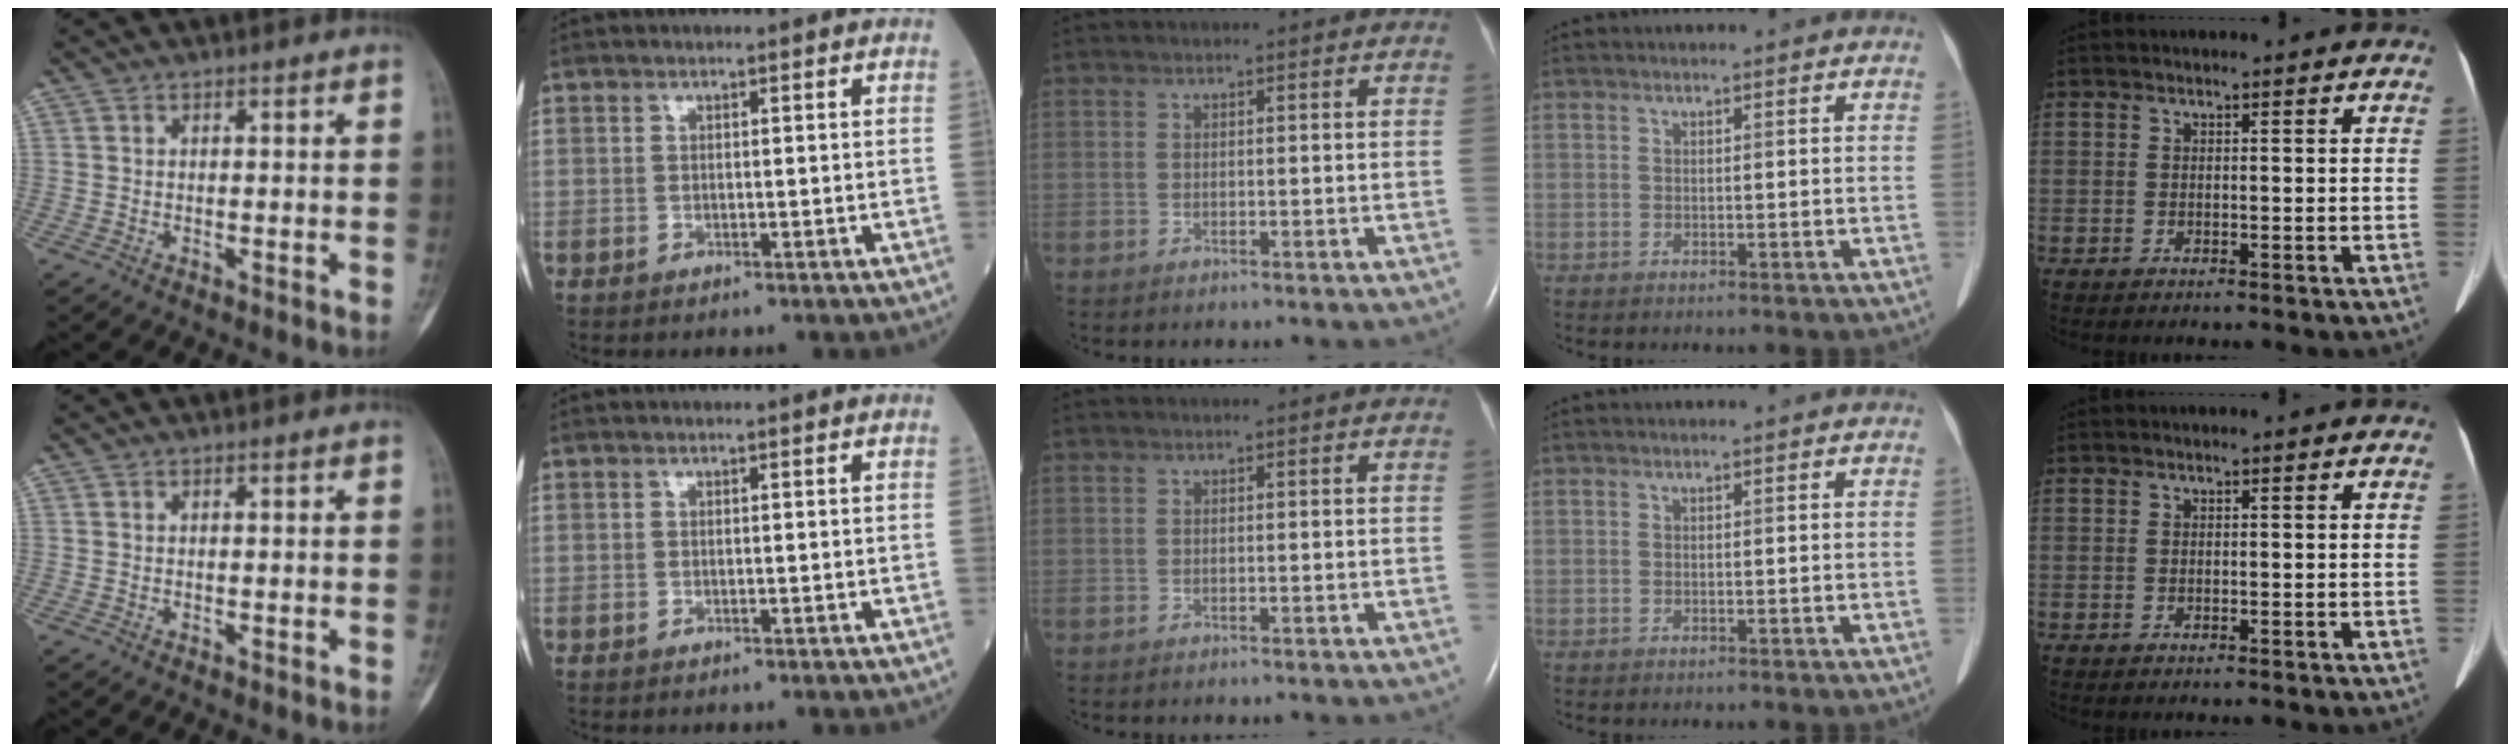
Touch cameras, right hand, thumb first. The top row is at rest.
{}